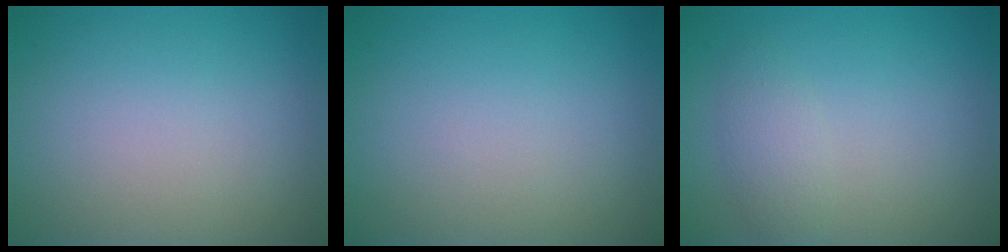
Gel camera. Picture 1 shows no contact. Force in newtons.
{"total": 0.0}
{"total": 1.9, "press": 1.9, "slide": 0.1}